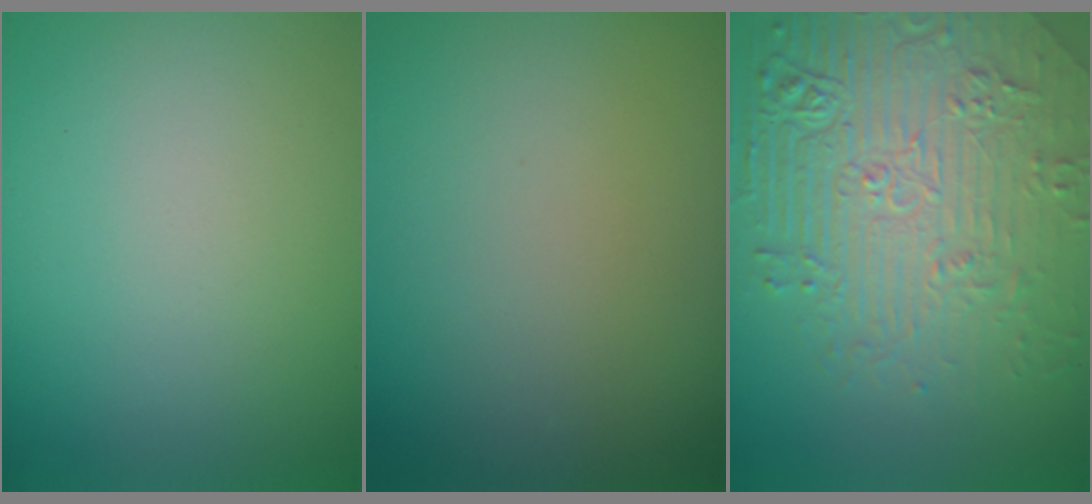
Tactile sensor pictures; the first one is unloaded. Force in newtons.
{"total": 0.0}
{"total": 8.0, "press": 6.1, "slide": 5.1}